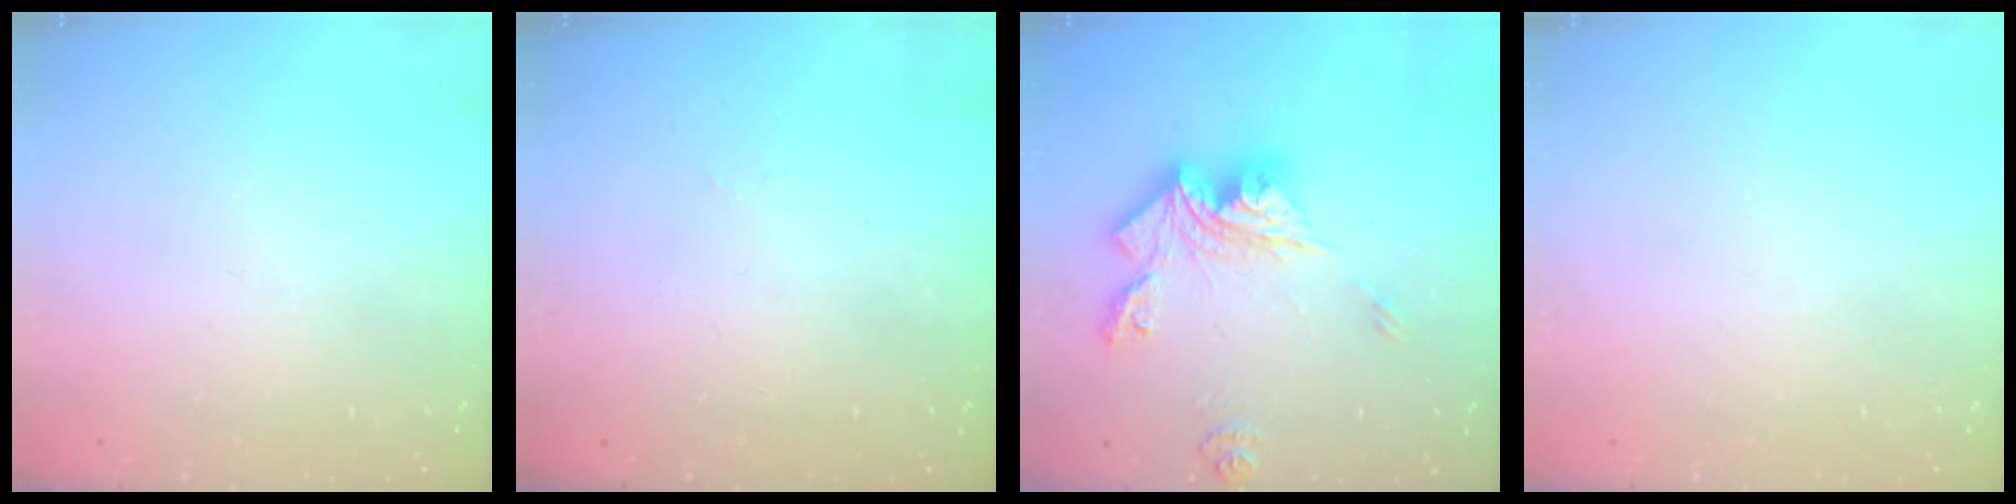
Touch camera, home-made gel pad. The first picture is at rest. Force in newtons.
{"total": 2.0, "press": 1.9, "slide": 0.8}
{"total": 15.6, "press": 15.5, "slide": 1.8}
{"total": 0.6, "press": 0.4, "slide": 0.4}